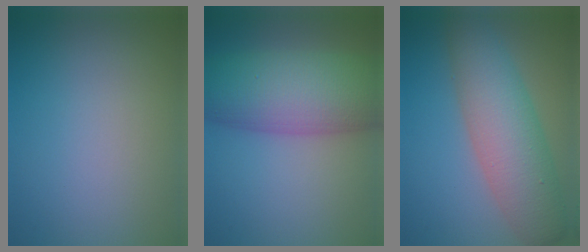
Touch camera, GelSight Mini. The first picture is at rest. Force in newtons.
{"total": 11.2, "press": 11.2, "slide": 0.4}
{"total": 8.1, "press": 8.1, "slide": 0.3}